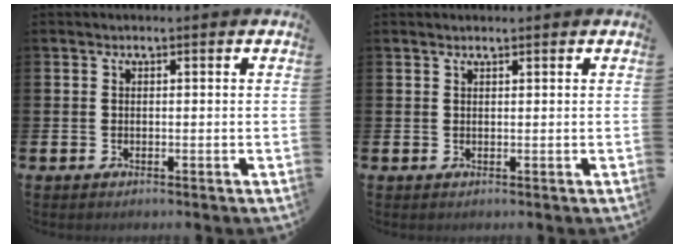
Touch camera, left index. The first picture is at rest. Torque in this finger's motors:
{"motor_torque": [0.02, 0.04, -0.04, 0.00]}